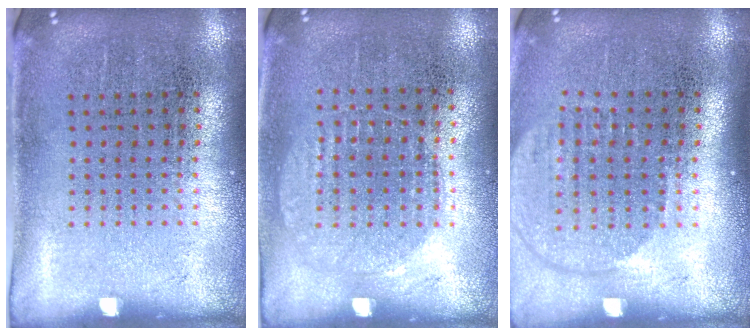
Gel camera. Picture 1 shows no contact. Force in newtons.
{"total": 1.0, "press": 0.9, "slide": 0.3}
{"total": 1.8, "press": 1.5, "slide": 0.9}